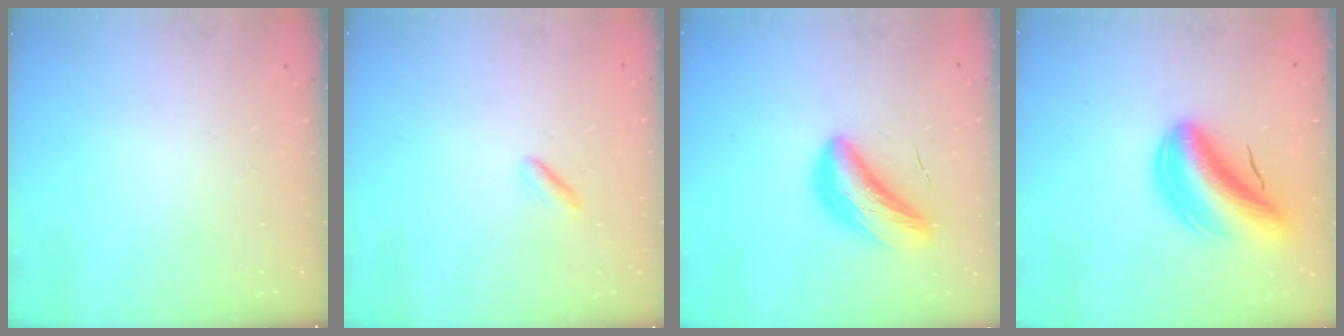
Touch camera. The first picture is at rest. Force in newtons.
{"total": 1.7, "press": 1.6, "slide": 0.6}
{"total": 9.4, "press": 9.3, "slide": 1.7}
{"total": 13.3, "press": 12.7, "slide": 3.9}